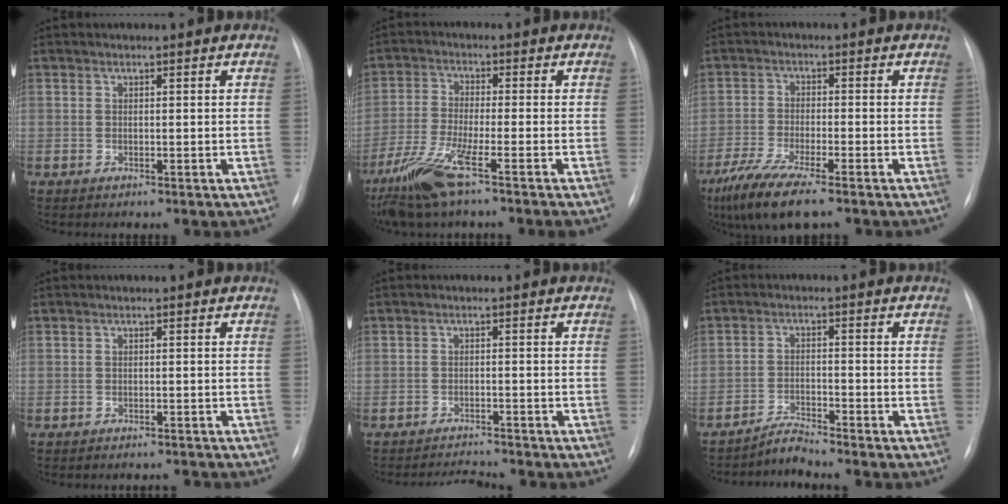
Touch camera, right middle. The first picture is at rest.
{"total": 9.0, "force": [-5.6, -0.1, 7.1], "torque": [-0.156, -0.028, -0.113]}
{"total": 9.0, "force": [-6.4, 0.9, 6.2], "torque": [-0.123, -0.027, -0.115]}
{"total": 2.7, "force": [-2.6, 0.5, 0.4], "torque": [0.006, -0.002, -0.029]}
{"total": 3.3, "force": [-3.2, -0.9, -0.3], "torque": [0.000, -0.014, -0.050]}
{"total": 3.0, "force": [-2.9, -0.9, -0.2], "torque": [0.002, -0.020, -0.053]}